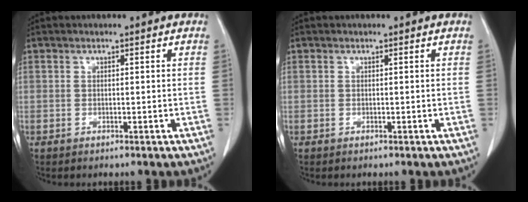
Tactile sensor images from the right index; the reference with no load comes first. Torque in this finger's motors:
{"motor_torque": [0.00, 0.00, 0.00, -0.01]}